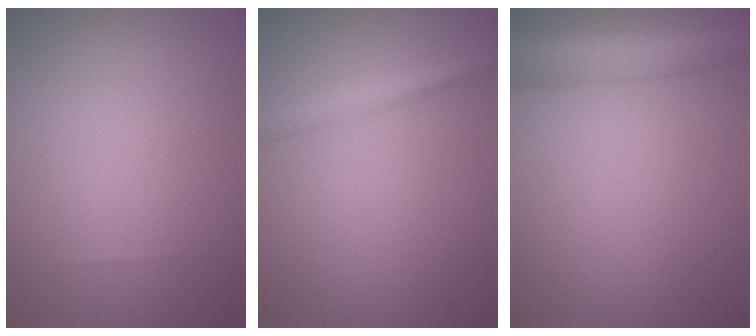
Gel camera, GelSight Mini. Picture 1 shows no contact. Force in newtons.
{"total": 1.9, "press": 1.9, "slide": 0.0}
{"total": 5.7, "press": 5.7, "slide": 0.2}